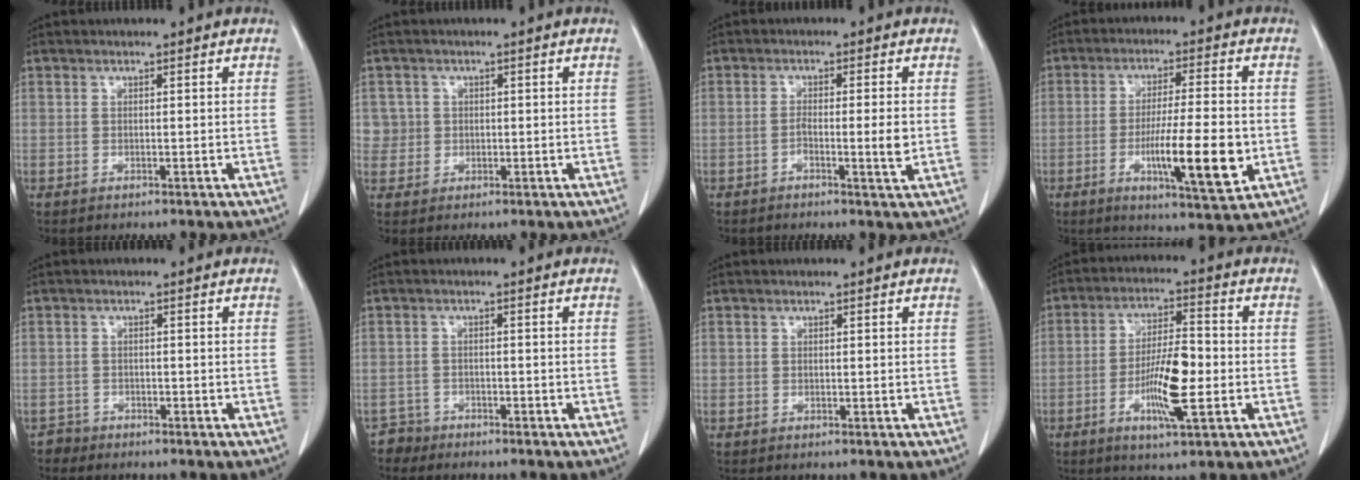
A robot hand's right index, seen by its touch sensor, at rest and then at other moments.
{"total": 2.6, "force": [0.3, 2.5, -0.3], "torque": [0.023, 0.006, 0.001]}
{"total": 3.4, "force": [-0.9, 0.2, 3.3], "torque": [-0.054, -0.001, -0.015]}
{"total": 11.7, "force": [-2.9, 1.2, 11.2], "torque": [-0.185, -0.015, -0.048]}
{"total": 1.6, "force": [-1.2, 0.7, -0.7], "torque": [0.012, 0.003, -0.027]}
{"total": 2.2, "force": [-1.7, 0.9, -1.0], "torque": [0.020, 0.003, -0.035]}
{"total": 0.0}
{"total": 9.7, "force": [-2.7, 1.7, 9.2], "torque": [-0.169, -0.001, -0.048]}